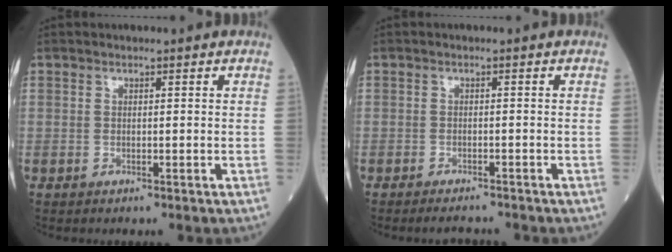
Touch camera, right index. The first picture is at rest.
{"total": 2.9, "force": [-2.7, 0.5, 0.8], "torque": [-0.010, -0.006, -0.040]}